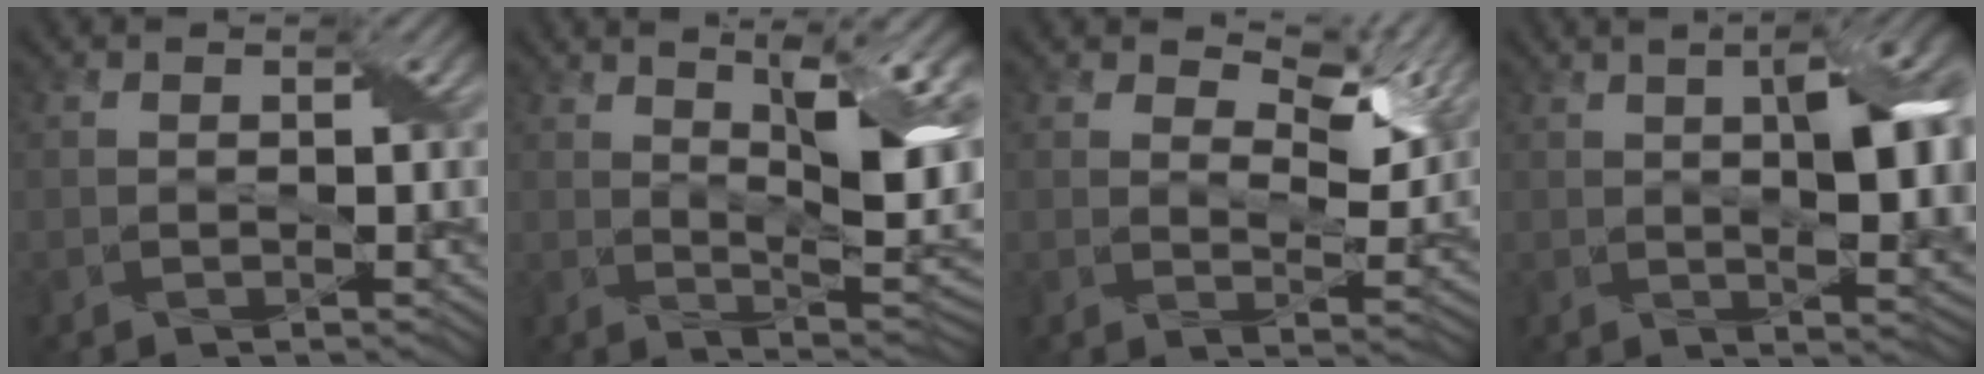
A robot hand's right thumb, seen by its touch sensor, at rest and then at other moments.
{"total": 13.1, "force": [4.2, 4.2, 11.7], "torque": [-0.188, 0.015, 0.061]}
{"total": 8.2, "force": [4.8, 3.7, 5.5], "torque": [-0.091, -0.002, 0.076]}
{"total": 11.1, "force": [2.1, 3.9, 10.2], "torque": [-0.130, 0.021, 0.021]}